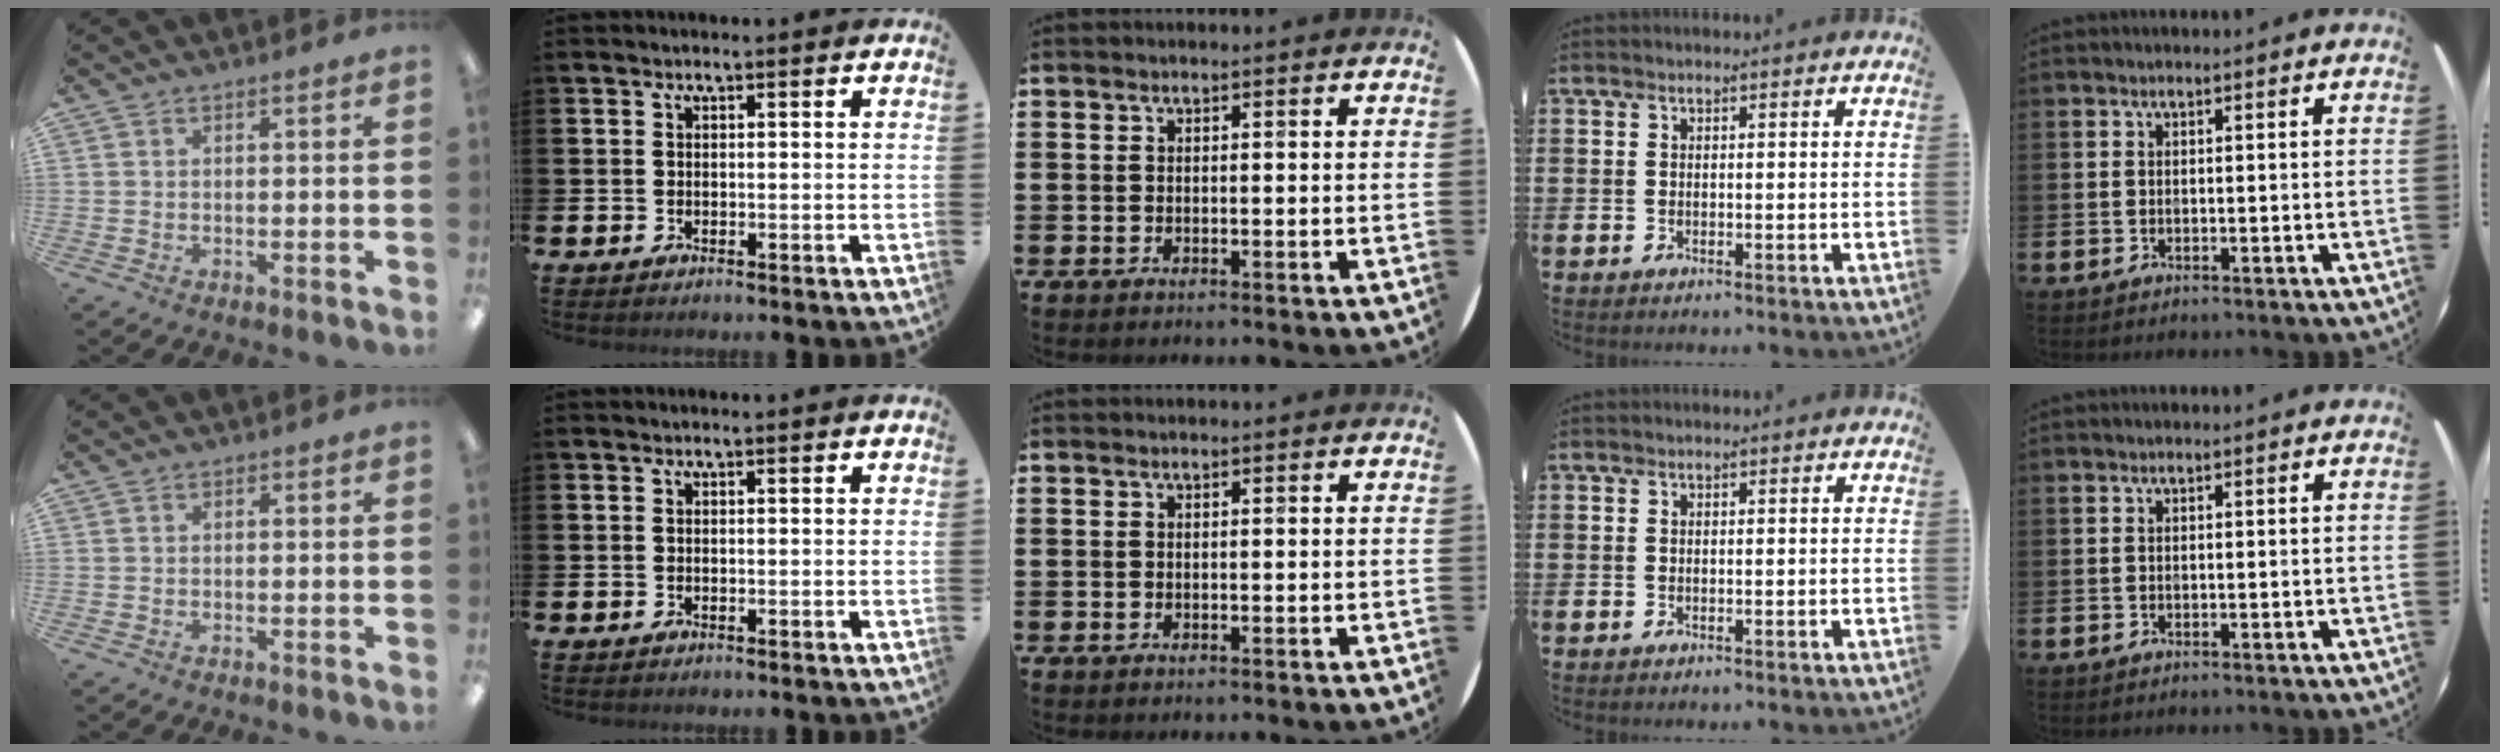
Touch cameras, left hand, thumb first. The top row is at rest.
{}